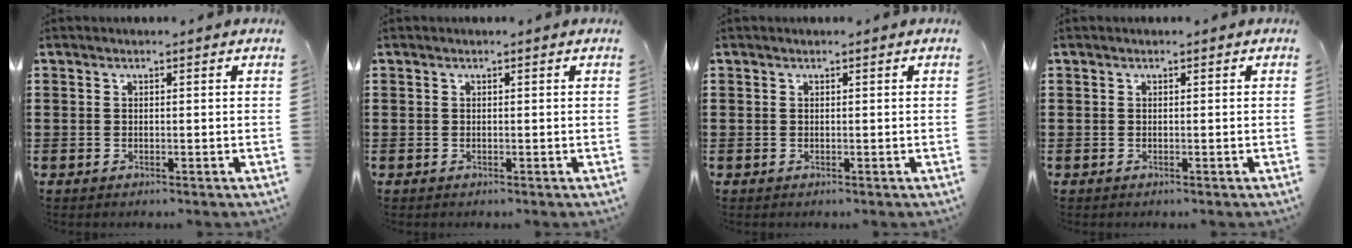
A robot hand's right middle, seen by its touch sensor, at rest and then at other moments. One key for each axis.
{"total": 0.0}
{"total": 0.0}
{"total": 0.0}